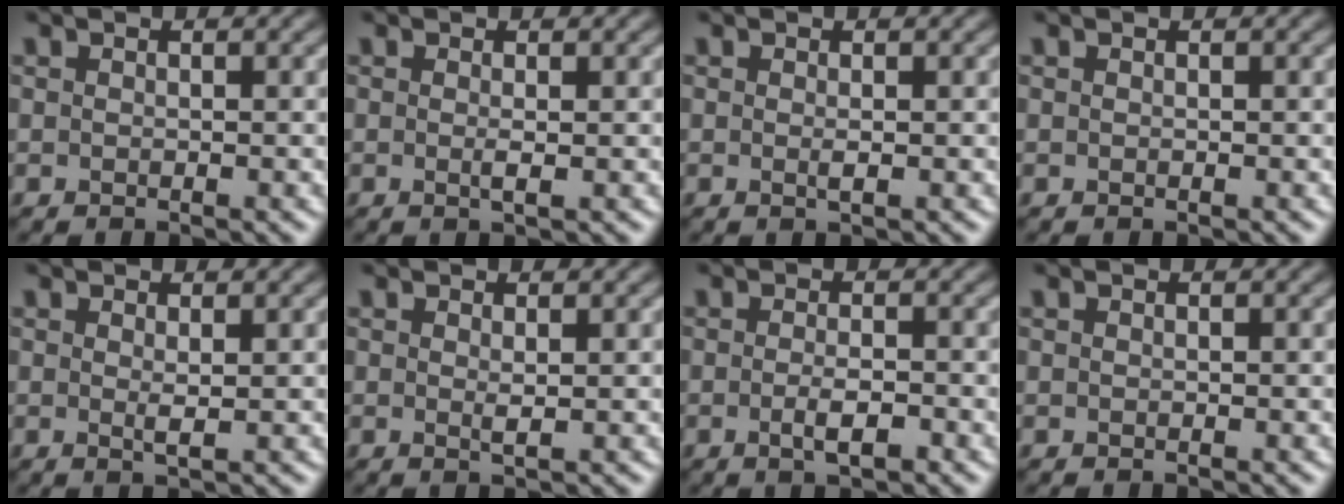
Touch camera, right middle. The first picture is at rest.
{"total": 0.9, "force": [0.0, 0.1, 0.9], "torque": [-0.019, -0.001, -0.001]}
{"total": 0.7, "force": [0.0, 0.1, 0.7], "torque": [-0.015, -0.002, 0.000]}
{"total": 0.0}
{"total": 1.0, "force": [0.4, 0.1, 1.0], "torque": [-0.018, -0.003, 0.005]}
{"total": 0.8, "force": [0.3, 0.1, 0.7], "torque": [-0.013, -0.002, 0.005]}
{"total": 2.2, "force": [-0.7, 0.6, 1.9], "torque": [-0.036, -0.004, -0.013]}
{"total": 0.0}